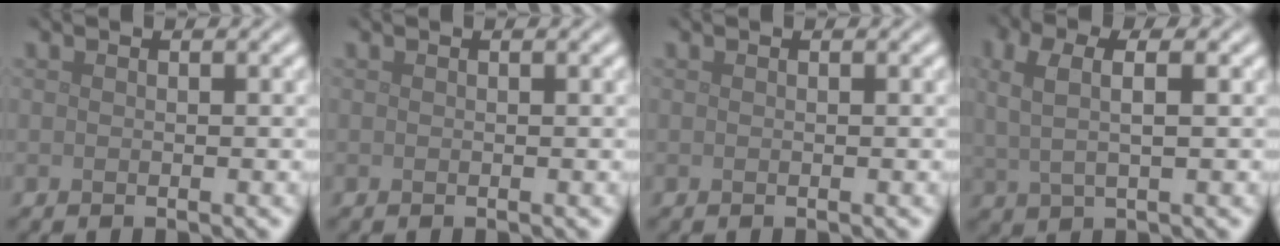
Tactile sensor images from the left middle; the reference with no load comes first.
{"total": 0.0}
{"total": 0.0}
{"total": 3.3, "force": [1.0, 1.2, 2.9], "torque": [-0.063, 0.003, 0.020]}